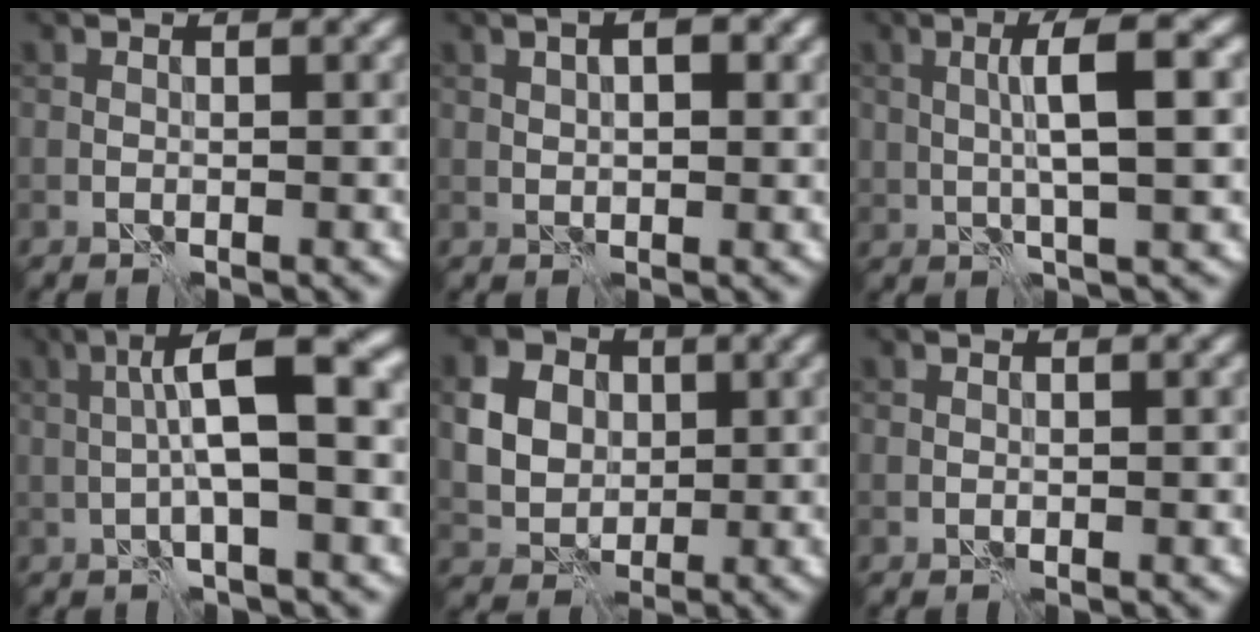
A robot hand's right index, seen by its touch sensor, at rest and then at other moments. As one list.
[{"total": 4.0, "force": [1.5, 2.0, 3.0], "torque": [-0.035, 0.017, 0.007]}, {"total": 5.1, "force": [0.8, 1.0, 5.0], "torque": [-0.088, 0.011, 0.014]}, {"total": 7.9, "force": [0.7, 1.8, 7.7], "torque": [-0.123, 0.021, 0.003]}, {"total": 8.7, "force": [2.5, 7.1, 4.3], "torque": [-0.079, 0.027, 0.036]}, {"total": 0.0}]